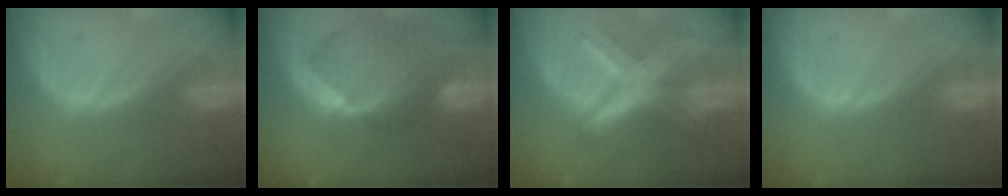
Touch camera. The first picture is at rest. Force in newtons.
{"total": 10.5, "press": 9.1, "slide": 5.2}
{"total": 8.7, "press": 8.6, "slide": 0.8}
{"total": 0.0}